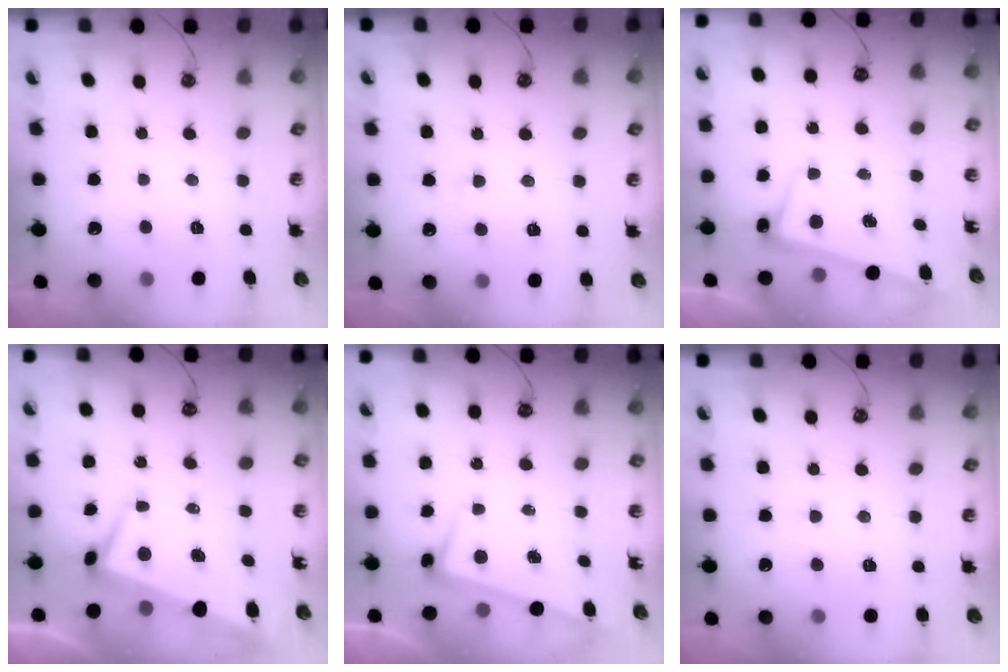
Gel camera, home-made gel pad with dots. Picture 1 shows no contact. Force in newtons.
{"total": 2.6, "press": 2.5, "slide": 0.9}
{"total": 2.6, "press": 2.4, "slide": 0.9}
{"total": 1.0, "press": 0.0, "slide": 1.0}
{"total": 2.9, "press": 2.8, "slide": 0.6}
{"total": 5.7, "press": 5.7, "slide": 0.3}